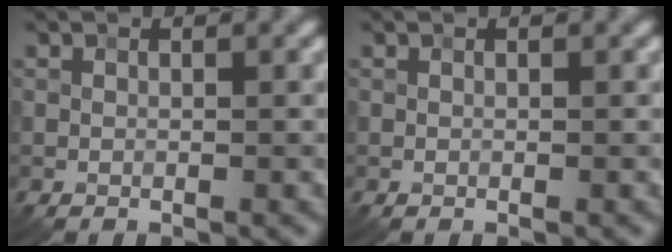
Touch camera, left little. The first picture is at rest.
{"total": 0.0}